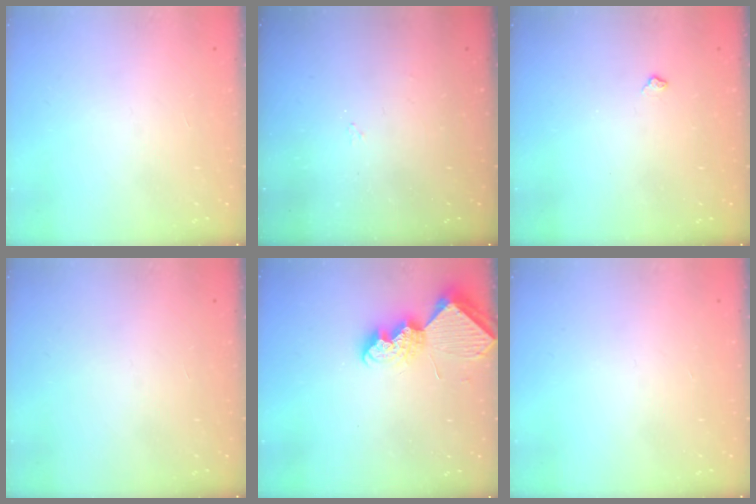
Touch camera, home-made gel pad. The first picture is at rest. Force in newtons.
{"total": 2.9, "press": 2.8, "slide": 0.4}
{"total": 4.4, "press": 4.4, "slide": 0.6}
{"total": 0.0}
{"total": 8.2, "press": 8.2, "slide": 0.4}
{"total": 0.0}